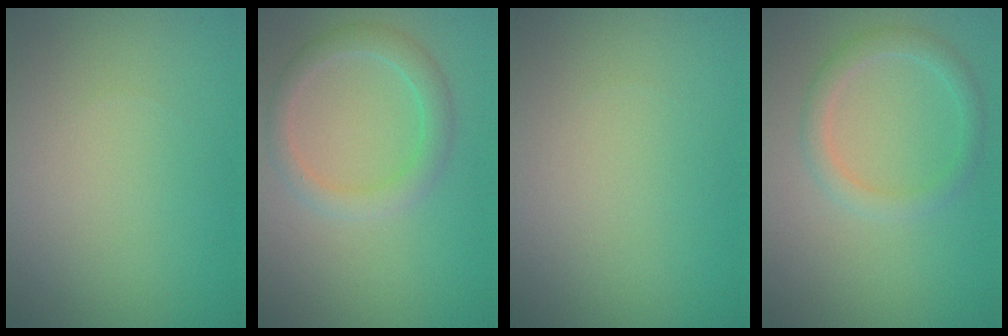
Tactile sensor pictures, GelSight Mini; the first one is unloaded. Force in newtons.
{"total": 2.6, "press": 2.6, "slide": 0.2}
{"total": 0.0}
{"total": 2.2, "press": 2.1, "slide": 0.2}